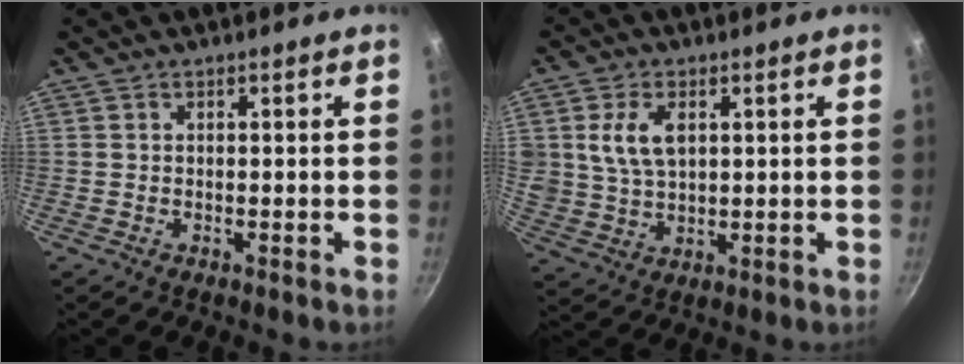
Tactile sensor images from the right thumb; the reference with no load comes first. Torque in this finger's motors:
{"motor_torque": [1.15, 3.86, 1.85, 0.14, 0.27]}